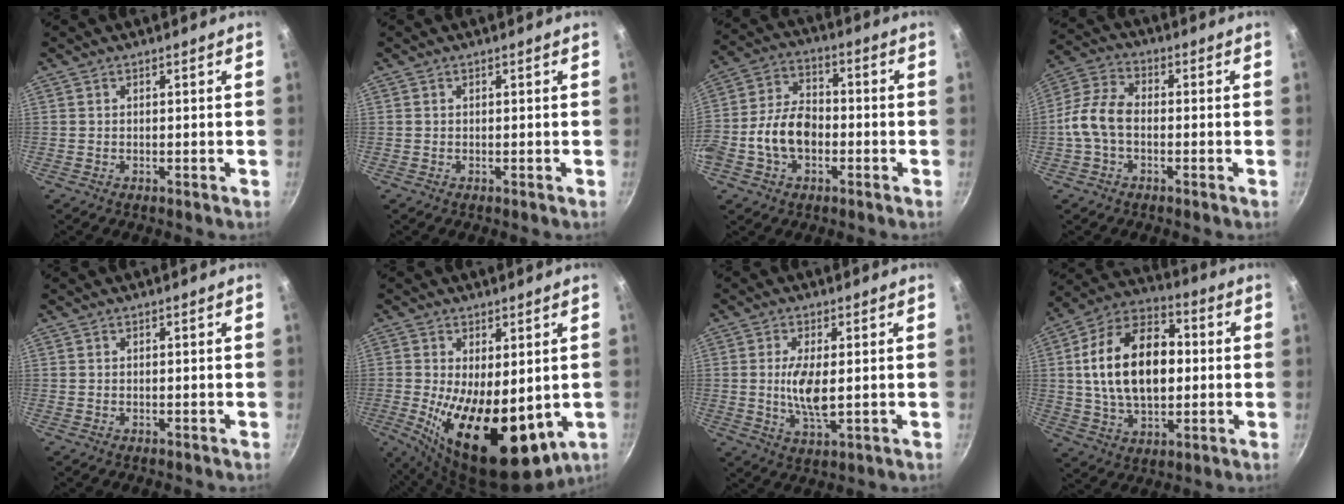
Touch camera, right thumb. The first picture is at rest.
{"total": 0.0}
{"total": 11.3, "force": [-2.7, 7.7, 7.8], "torque": [-0.125, 0.035, -0.061]}
{"total": 8.2, "force": [-1.5, 5.1, 6.2], "torque": [-0.124, 0.034, -0.043]}
{"total": 0.0}
{"total": 18.0, "force": [-2.3, 8.7, 15.6], "torque": [-0.225, -0.022, -0.018]}
{"total": 7.0, "force": [0.3, 2.6, 6.5], "torque": [-0.133, -0.009, 0.007]}
{"total": 20.4, "force": [1.6, 12.9, 15.7], "torque": [-0.243, 0.021, 0.019]}